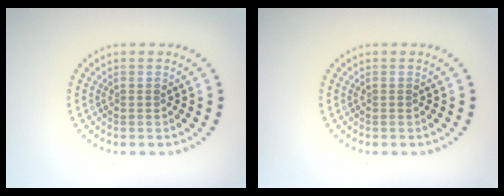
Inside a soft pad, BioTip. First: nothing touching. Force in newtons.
{"total": 0.0}